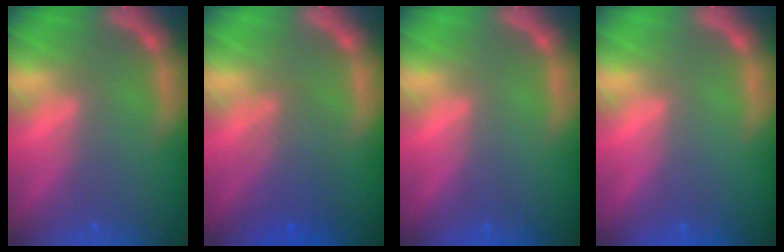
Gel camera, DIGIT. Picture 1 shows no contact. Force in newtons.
{"total": 4.0}
{"total": 0.0}
{"total": 0.0}